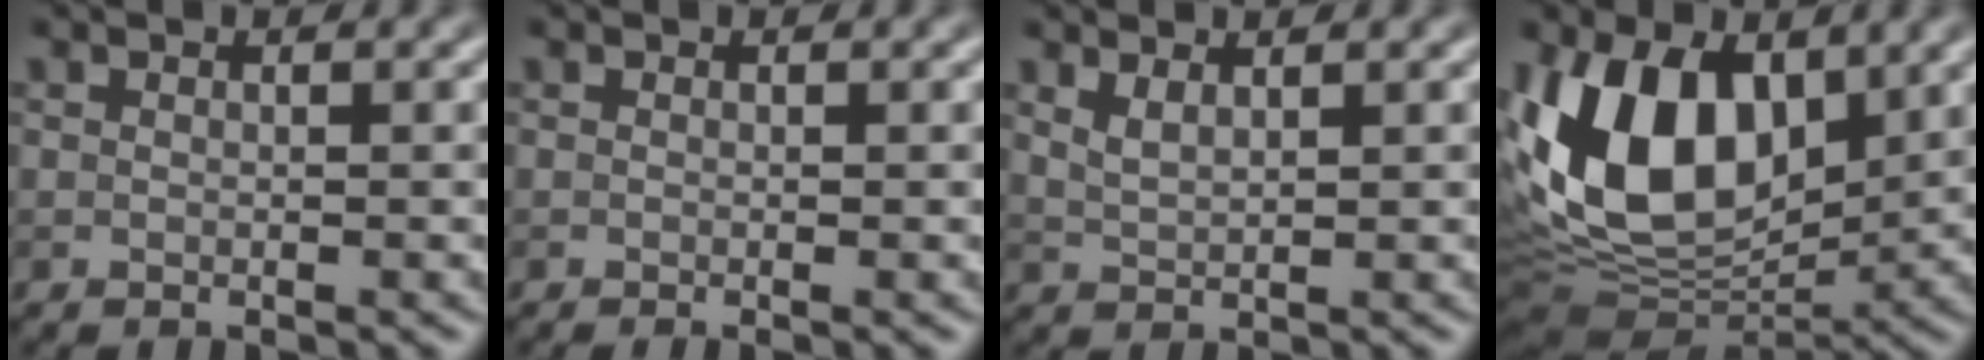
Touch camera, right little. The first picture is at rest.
{"total": 0.6, "force": [-0.2, 0.2, 0.5], "torque": [-0.006, -0.007, -0.004]}
{"total": 1.6, "force": [1.2, 0.5, 0.9], "torque": [-0.022, -0.002, 0.026]}
{"total": 13.0, "force": [2.4, 7.7, 10.3], "torque": [-0.206, -0.002, 0.032]}